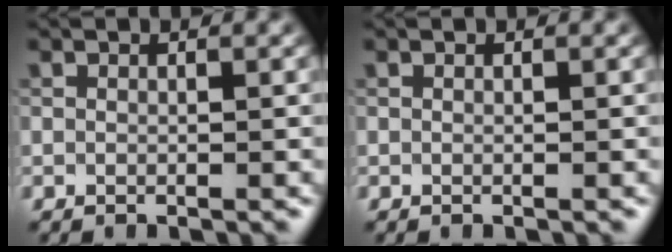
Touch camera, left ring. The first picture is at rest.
{"total": 0.0}